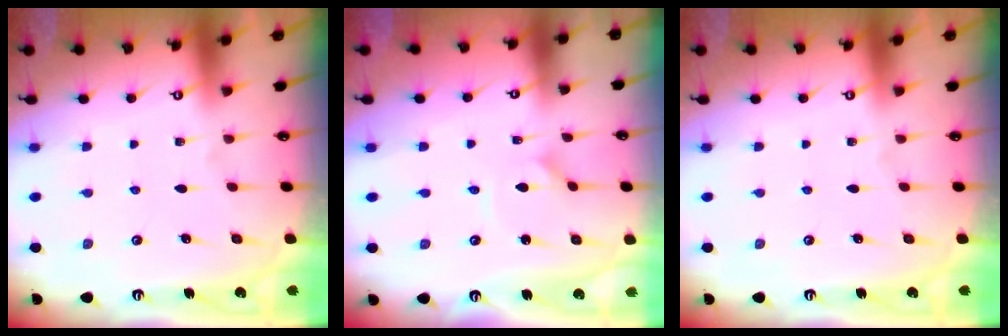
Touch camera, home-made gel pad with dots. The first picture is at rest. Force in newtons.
{"total": 0.9, "press": 0.9, "slide": 0.0}
{"total": 0.0}